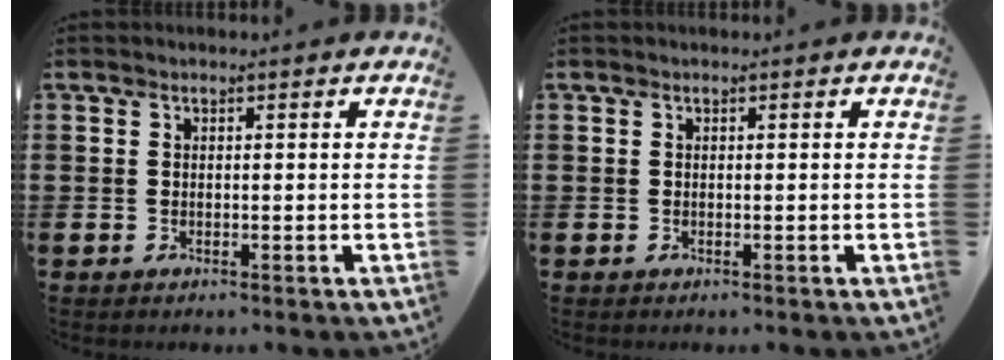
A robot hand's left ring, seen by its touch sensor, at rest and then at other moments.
{"total": 0.0}